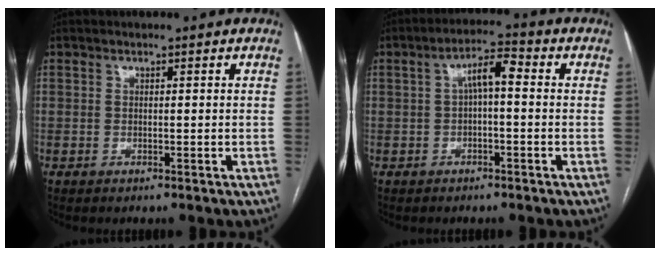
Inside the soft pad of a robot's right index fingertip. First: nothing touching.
{"total": 4.9, "force": [0.3, 1.3, 4.7], "torque": [-0.081, 0.023, 0.004]}